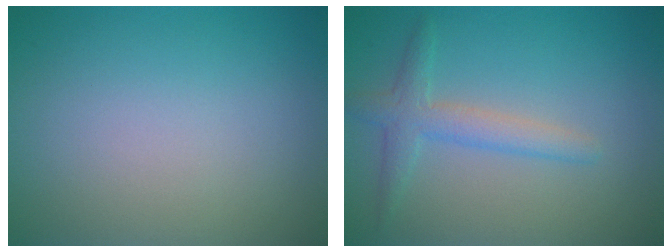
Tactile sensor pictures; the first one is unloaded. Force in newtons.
{"total": 2.3, "press": 2.3, "slide": 0.0}